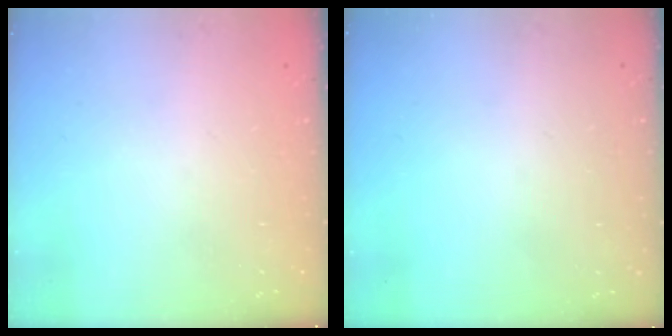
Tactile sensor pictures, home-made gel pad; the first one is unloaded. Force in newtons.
{"total": 0.0}